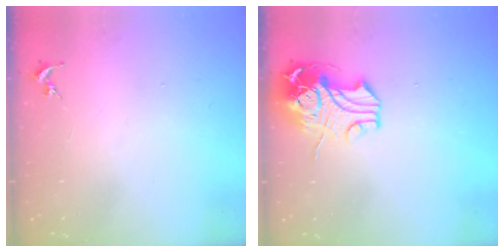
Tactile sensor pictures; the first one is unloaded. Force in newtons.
{"total": 12.8, "press": 12.6, "slide": 2.3}